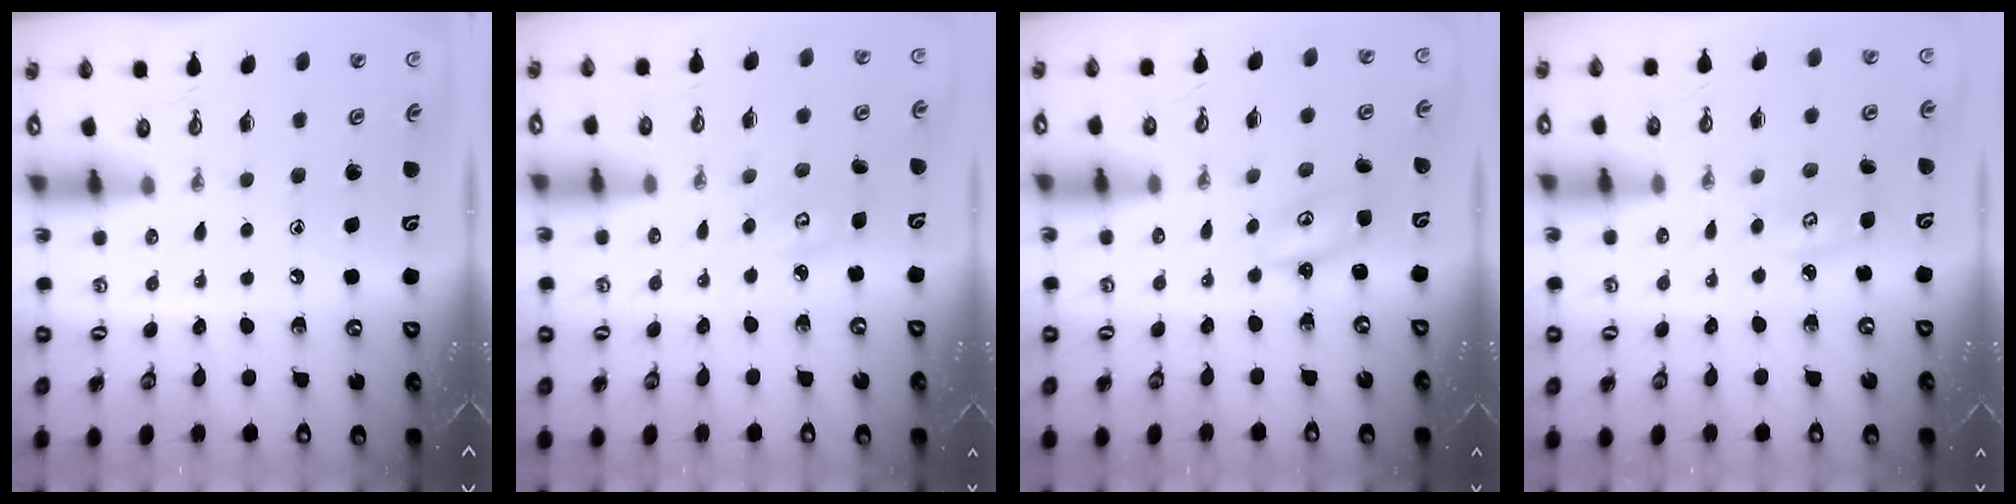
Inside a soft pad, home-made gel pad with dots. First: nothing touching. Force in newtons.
{"total": 4.8, "press": 4.8, "slide": 0.4}
{"total": 2.6, "press": 2.6, "slide": 0.2}
{"total": 3.9, "press": 3.8, "slide": 0.4}